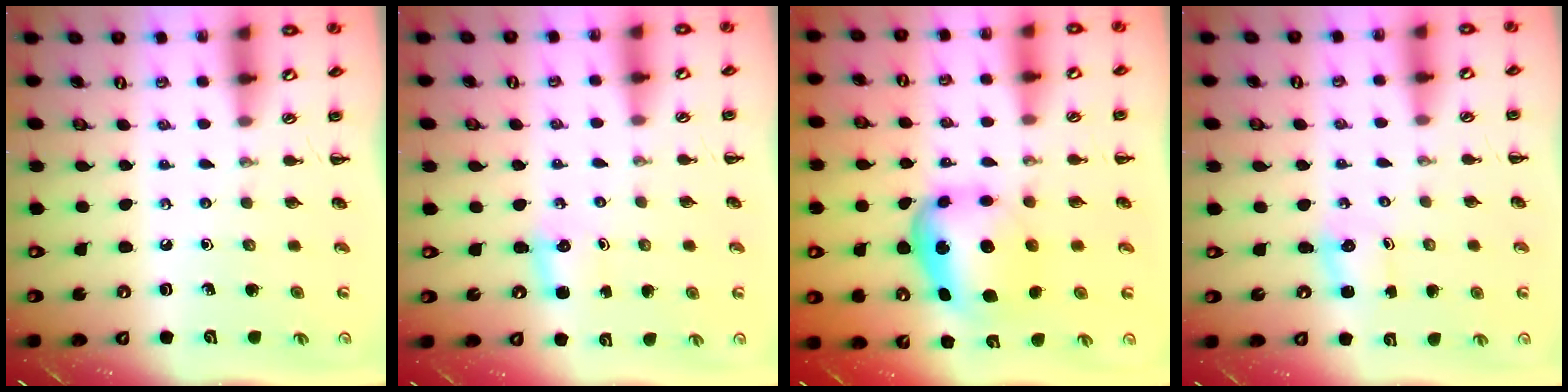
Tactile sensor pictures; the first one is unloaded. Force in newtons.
{"total": 2.6, "press": 2.5, "slide": 0.7}
{"total": 7.0, "press": 6.8, "slide": 1.5}
{"total": 1.3, "press": 1.2, "slide": 0.3}